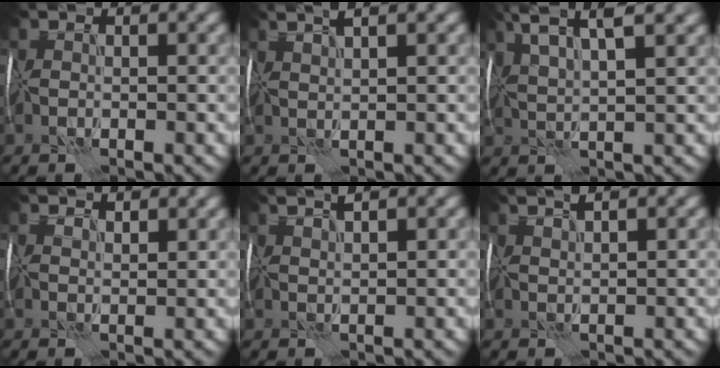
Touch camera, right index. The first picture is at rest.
{"total": 2.6, "force": [2.0, 0.0, 1.6], "torque": [-0.026, 0.014, 0.036]}
{"total": 6.5, "force": [4.3, 0.9, 4.9], "torque": [-0.083, 0.020, 0.074]}
{"total": 2.1, "force": [1.9, 0.6, 0.8], "torque": [-0.017, 0.004, 0.036]}
{"total": 2.7, "force": [2.2, 0.1, 1.6], "torque": [-0.022, 0.015, 0.035]}
{"total": 2.4, "force": [2.0, 0.0, 1.3], "torque": [-0.020, 0.013, 0.035]}